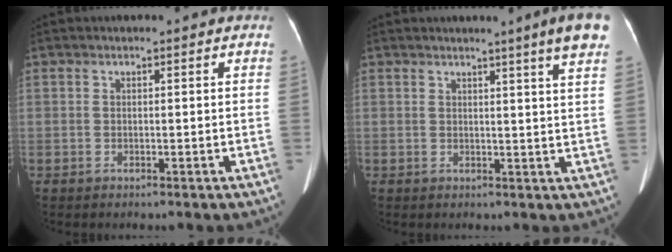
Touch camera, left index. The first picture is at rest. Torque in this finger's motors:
{"motor_torque": [0.83, -1.31, 0.23, 0.02]}